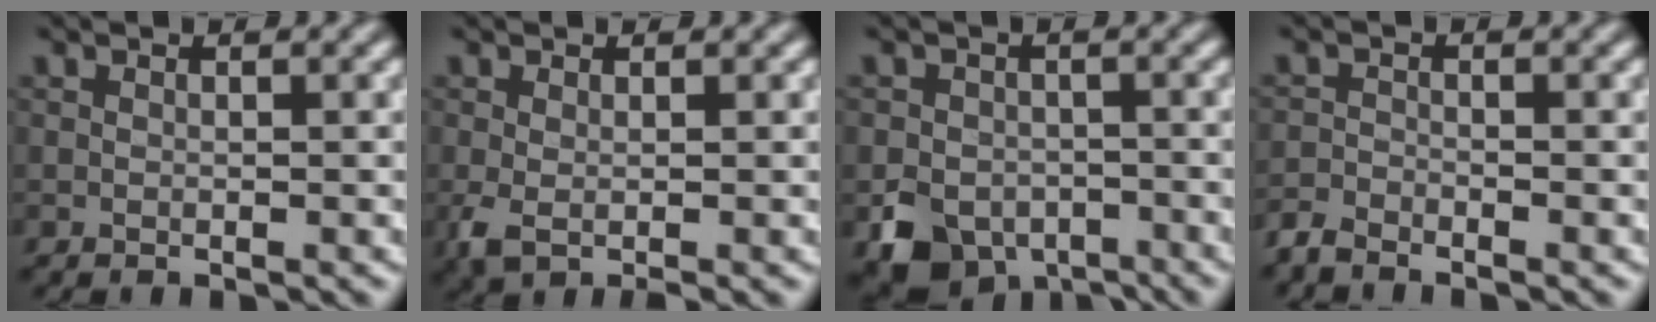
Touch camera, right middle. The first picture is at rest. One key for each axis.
{"total": 2.2, "fx": -0.6, "fy": 1.0, "fz": 1.8, "tx": -0.048, "ty": -0.005, "tz": -0.014}
{"total": 5.9, "fx": -3.2, "fy": 4.4, "fz": 2.3, "tx": -0.042, "ty": -0.014, "tz": -0.058}
{"total": 2.0, "fx": -1.9, "fy": 0.3, "fz": 0.3, "tx": -0.010, "ty": -0.002, "tz": -0.047}